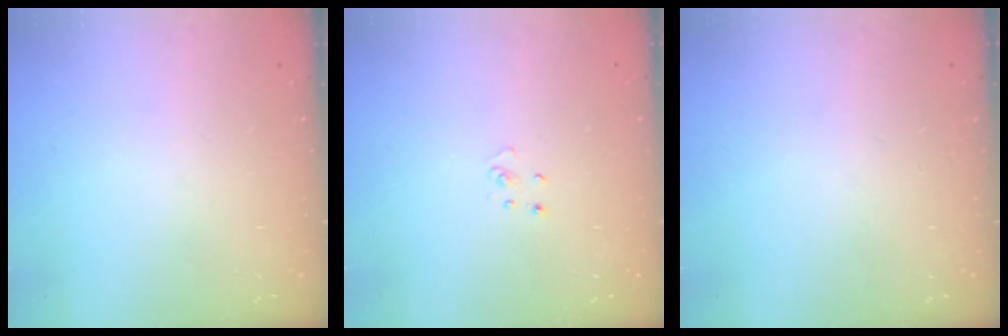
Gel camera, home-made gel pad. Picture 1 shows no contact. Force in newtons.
{"total": 2.5, "press": 2.5, "slide": 0.3}
{"total": 0.0}